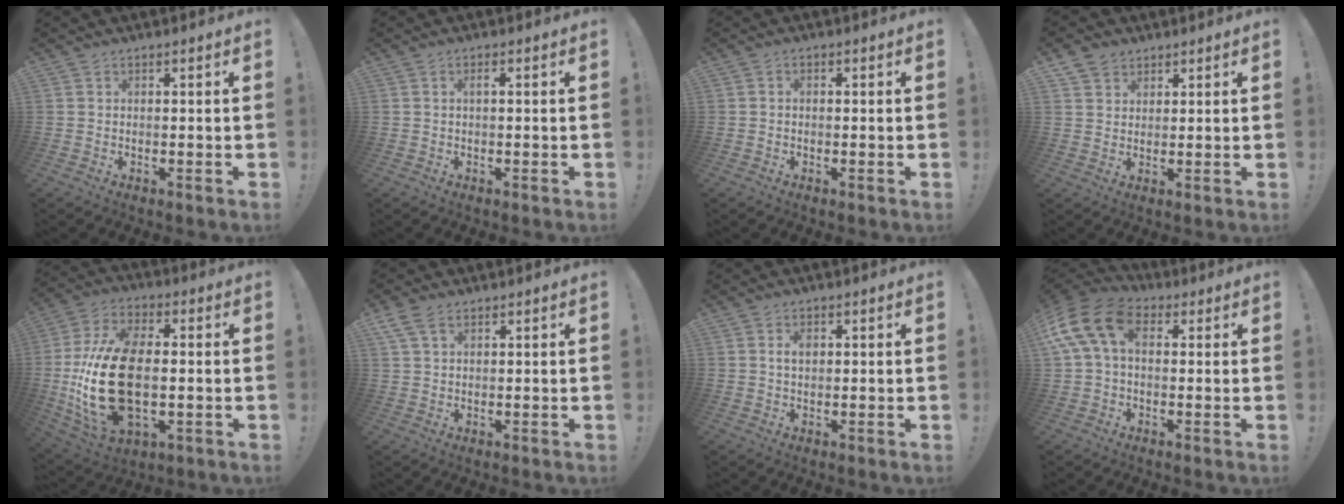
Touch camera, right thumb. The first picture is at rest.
{"total": 1.3, "force": [0.0, 0.1, 1.3], "torque": [-0.031, 0.005, 0.000]}
{"total": 0.9, "force": [-0.6, 0.5, 0.5], "torque": [-0.012, 0.005, -0.010]}
{"total": 4.3, "force": [3.0, 3.0, 0.8], "torque": [-0.019, -0.010, 0.058]}
{"total": 22.9, "force": [-2.1, 13.4, 18.5], "torque": [-0.379, 0.007, -0.023]}
{"total": 4.7, "force": [2.6, 2.3, 3.1], "torque": [-0.071, 0.002, 0.053]}
{"total": 2.1, "force": [0.5, 1.3, 1.6], "torque": [-0.032, 0.006, 0.008]}
{"total": 14.7, "force": [3.8, 9.3, 10.8], "torque": [-0.219, 0.008, 0.073]}